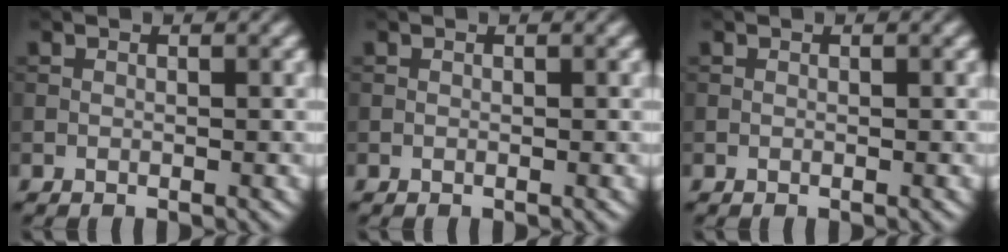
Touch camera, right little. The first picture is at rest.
{"total": 0.0}
{"total": 0.0}